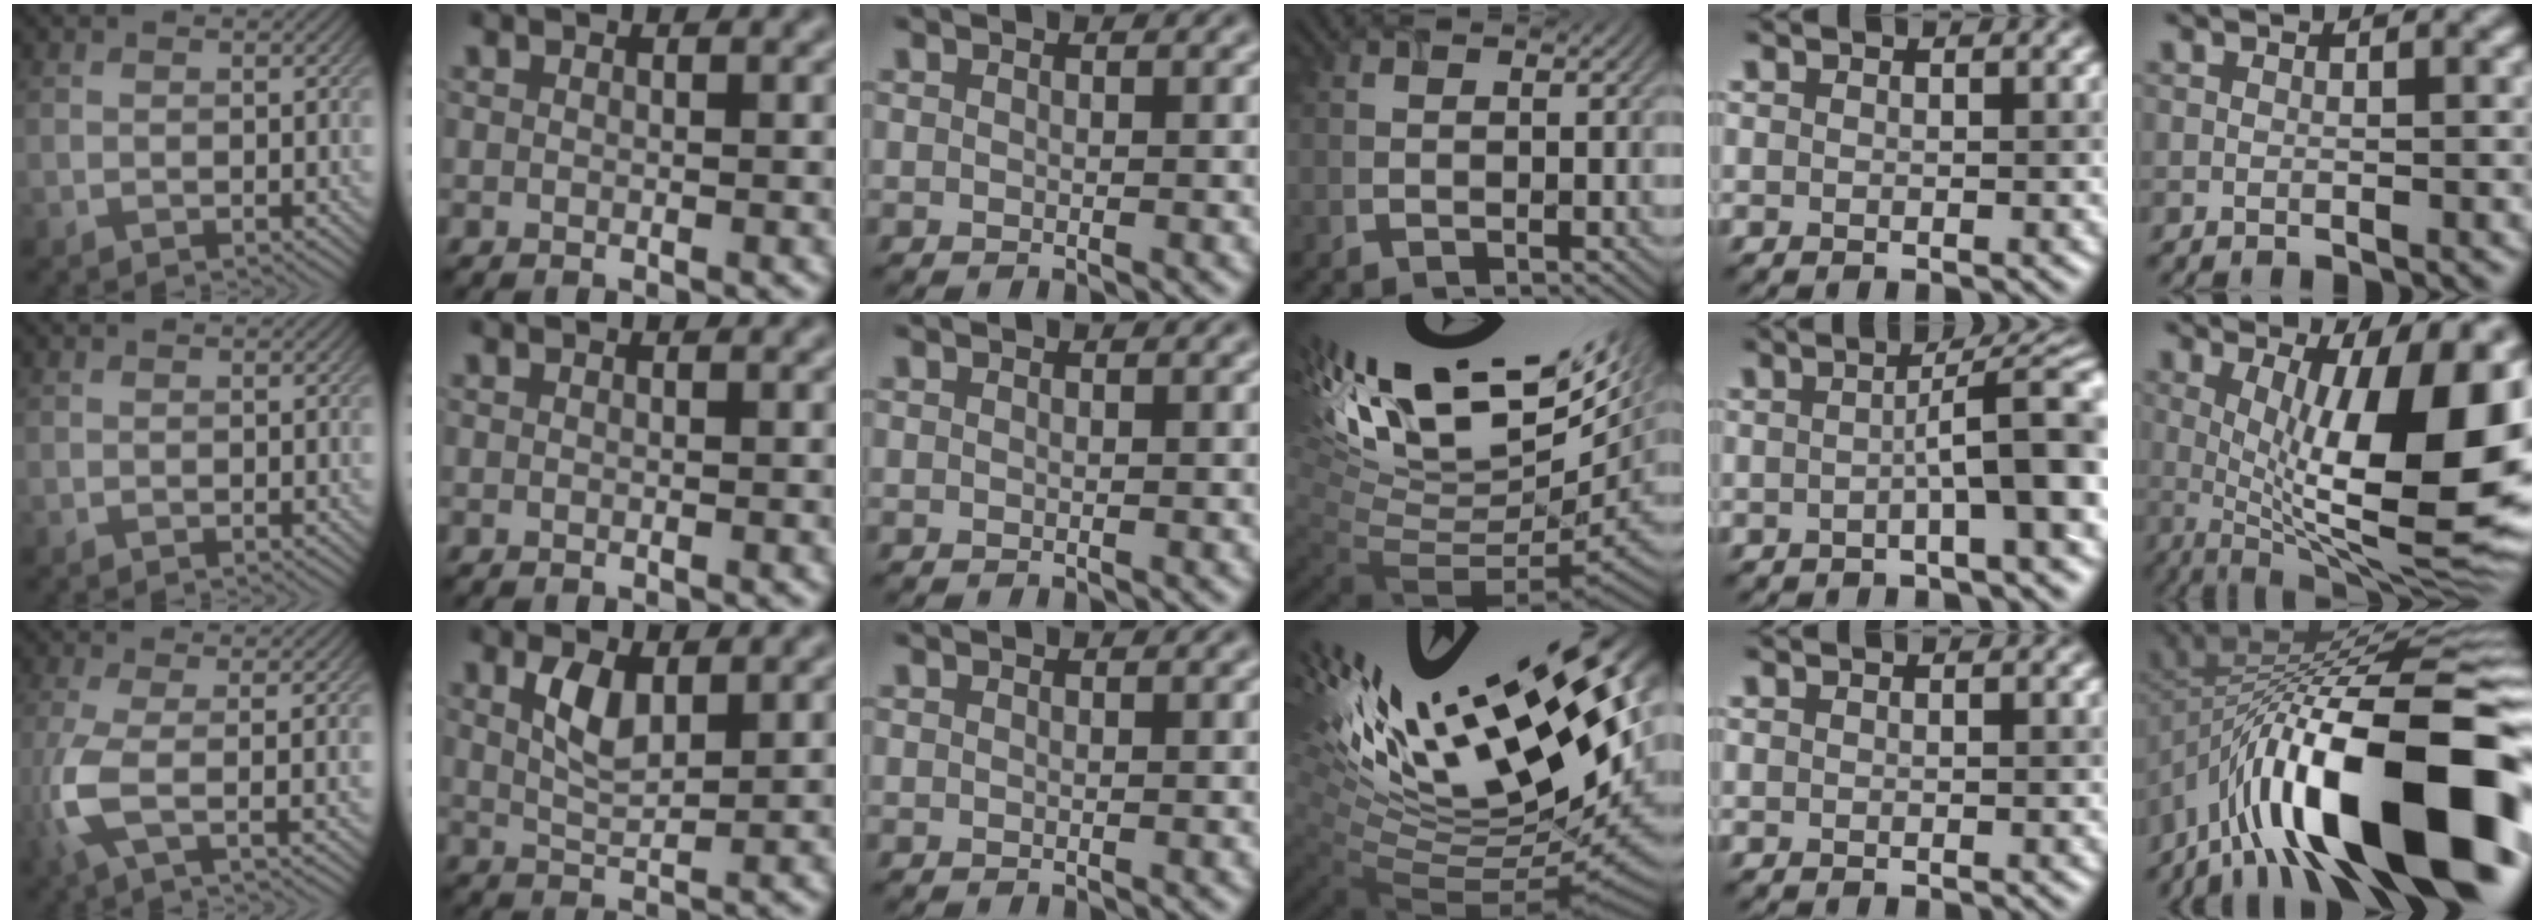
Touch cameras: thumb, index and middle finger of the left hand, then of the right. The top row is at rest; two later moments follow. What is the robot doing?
{"motion": "screw", "object": "timer"}